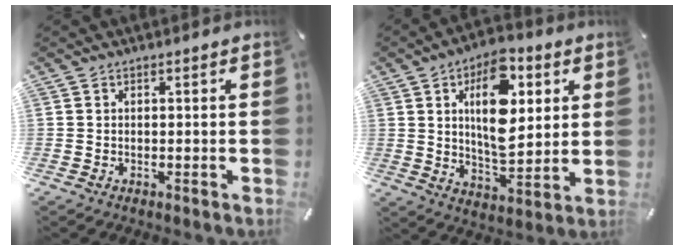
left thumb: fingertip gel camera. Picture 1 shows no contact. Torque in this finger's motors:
{"motor_torque": [2.35, 2.32, 1.49, -1.28, 0.61]}